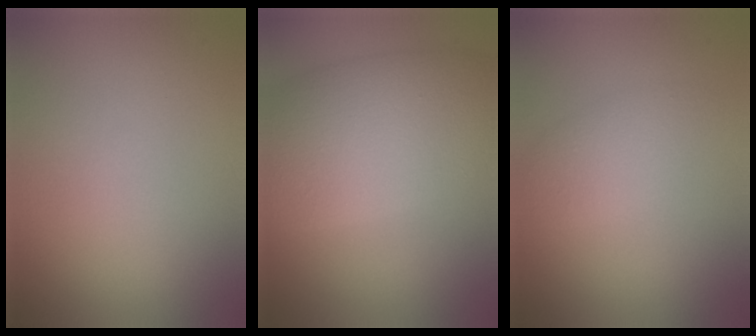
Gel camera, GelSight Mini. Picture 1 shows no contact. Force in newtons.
{"total": 10.1, "press": 10.1, "slide": 0.4}
{"total": 2.7, "press": 2.7, "slide": 0.2}